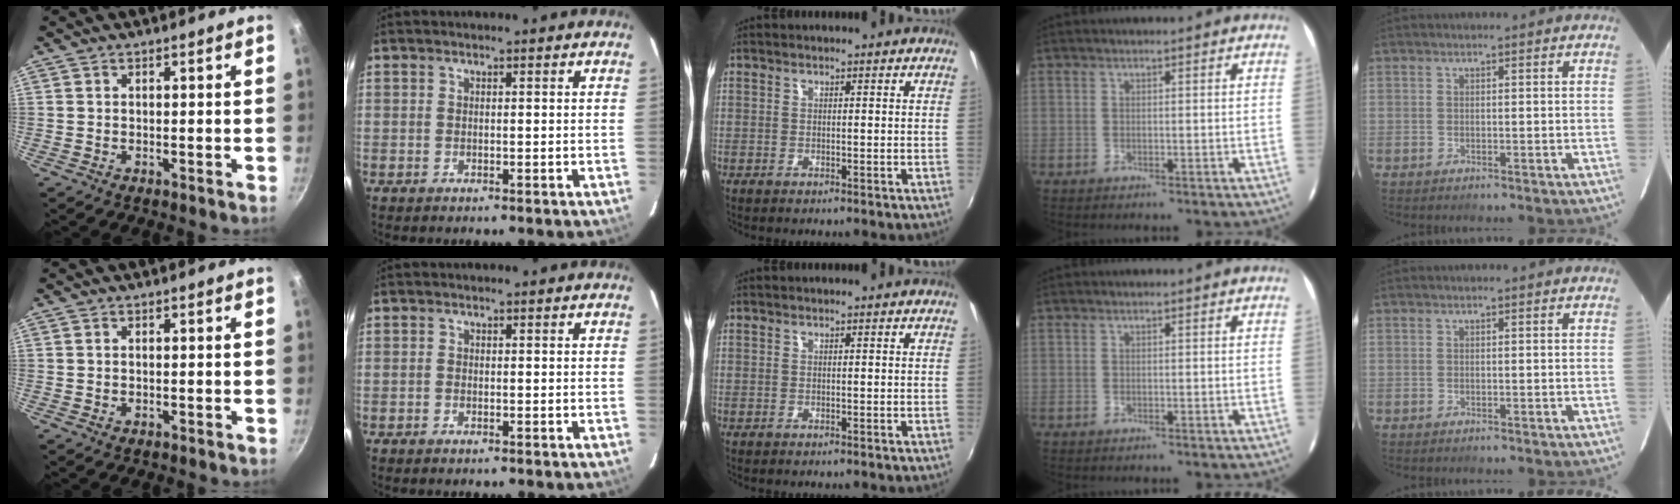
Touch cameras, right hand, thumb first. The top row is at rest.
{"index": {"total": 0.6, "force": [-0.5, 0.3, 0.2], "torque": [-0.005, 0.000, -0.012]}}